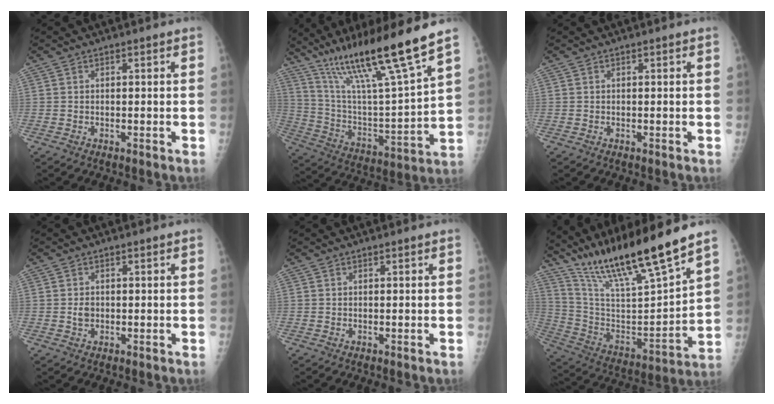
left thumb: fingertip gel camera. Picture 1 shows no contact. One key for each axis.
{"total": 21.8, "fx": 15.6, "fy": 0.8, "fz": 15.3, "tx": -0.248, "ty": -0.064, "tz": 0.282}
{"total": 0.0}
{"total": 1.9, "fx": -0.1, "fy": 1.5, "fz": 1.2, "tx": -0.014, "ty": 0.002, "tz": 0.001}
{"total": 0.0}
{"total": 22.8, "fx": 17.4, "fy": 2.4, "fz": 14.5, "tx": -0.234, "ty": -0.071, "tz": 0.320}